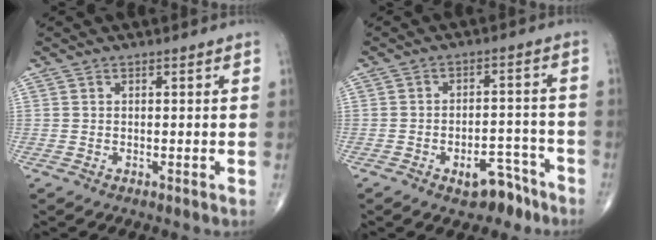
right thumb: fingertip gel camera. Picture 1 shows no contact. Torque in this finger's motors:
{"motor_torque": [-0.07, 0.28, -0.17, -0.32, 0.10]}